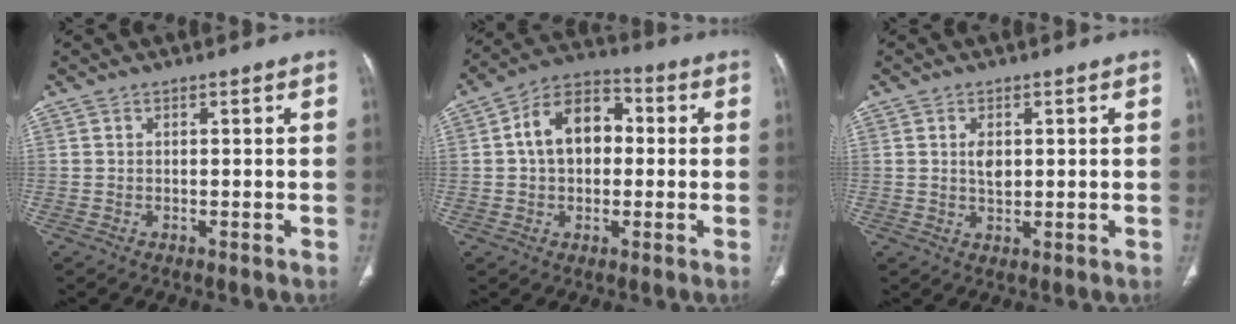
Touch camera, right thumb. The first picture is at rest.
{"total": 11.8, "force": [1.1, 8.2, 8.4], "torque": [-0.118, 0.029, 0.009]}
{"total": 3.0, "force": [0.7, 1.8, 2.2], "torque": [-0.031, -0.005, 0.014]}